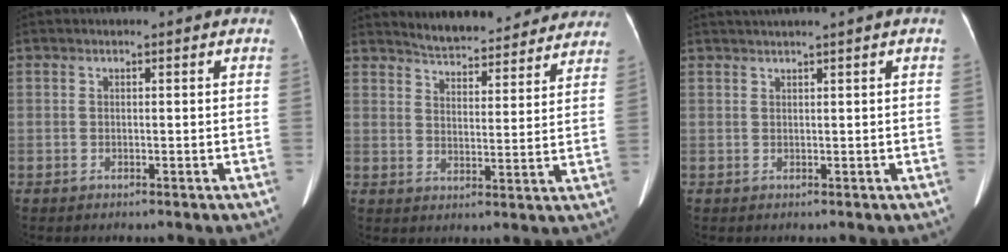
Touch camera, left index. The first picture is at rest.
{"total": 18.3, "force": [17.1, 4.3, 4.9], "torque": [-0.055, -0.007, 0.213]}
{"total": 2.7, "force": [2.0, -0.9, 1.5], "torque": [-0.025, 0.014, 0.041]}